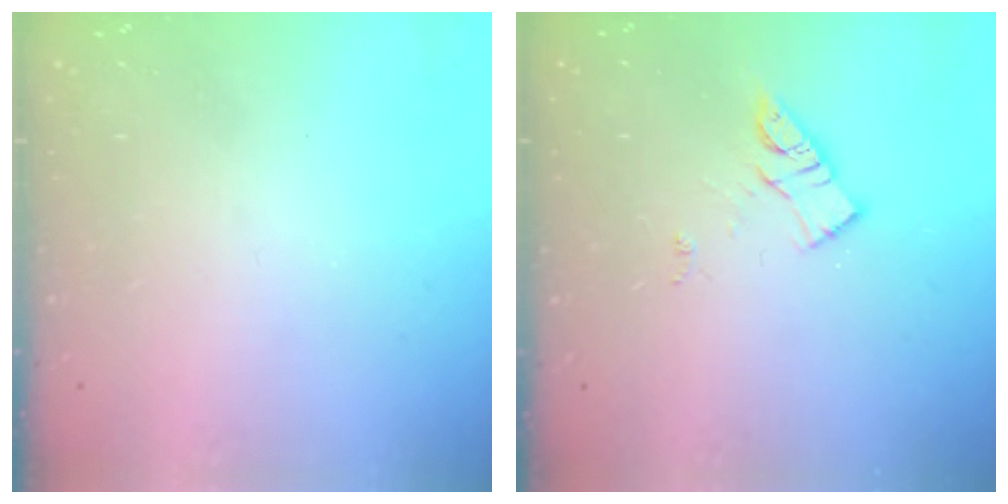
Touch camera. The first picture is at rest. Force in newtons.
{"total": 10.7, "press": 10.7, "slide": 0.7}